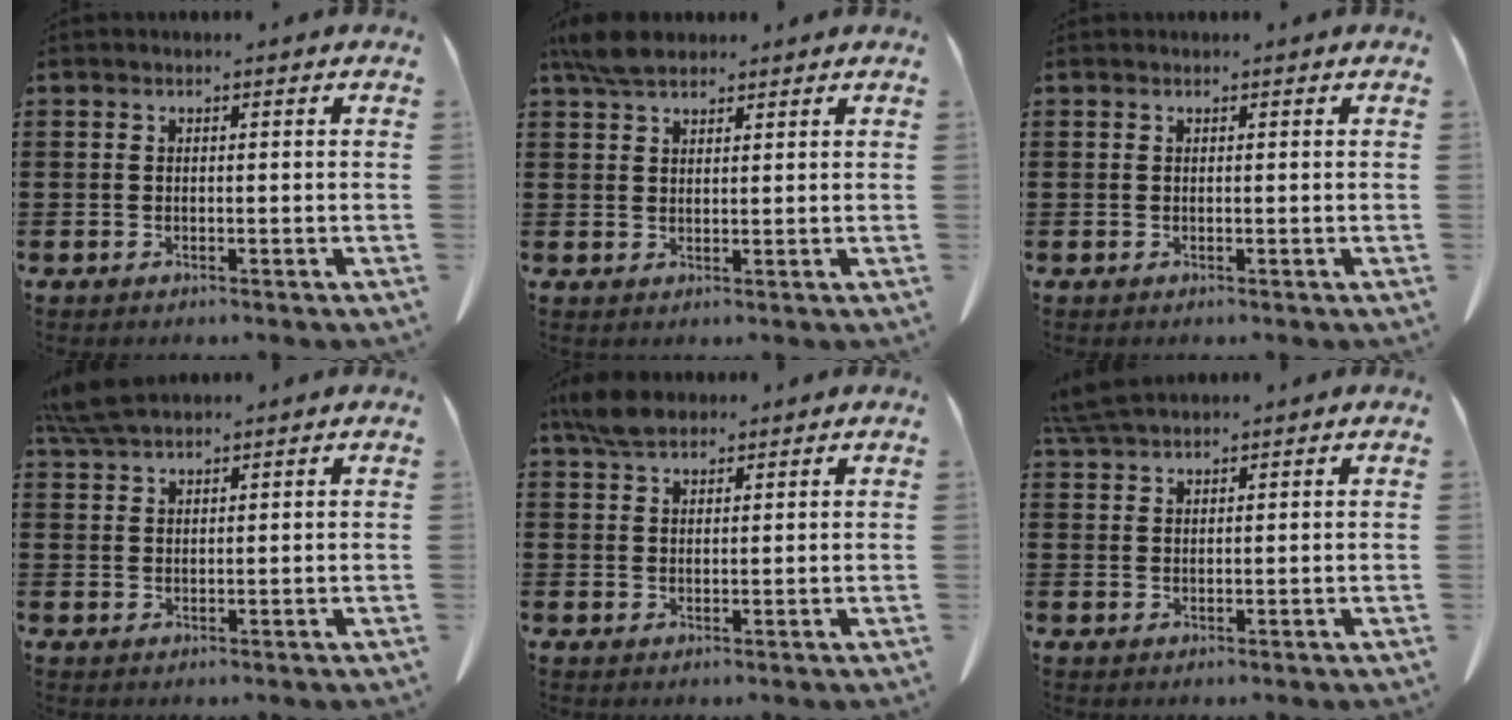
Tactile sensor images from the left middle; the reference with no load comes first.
{"total": 4.3, "force": [3.5, 1.5, 2.0], "torque": [-0.049, -0.001, 0.069]}
{"total": 0.0}
{"total": 4.8, "force": [4.2, 0.7, 2.2], "torque": [-0.056, -0.006, 0.082]}
{"total": 4.3, "force": [3.5, 1.6, 2.0], "torque": [-0.048, 0.000, 0.067]}
{"total": 4.4, "force": [4.1, 0.4, 1.7], "torque": [-0.046, -0.007, 0.079]}